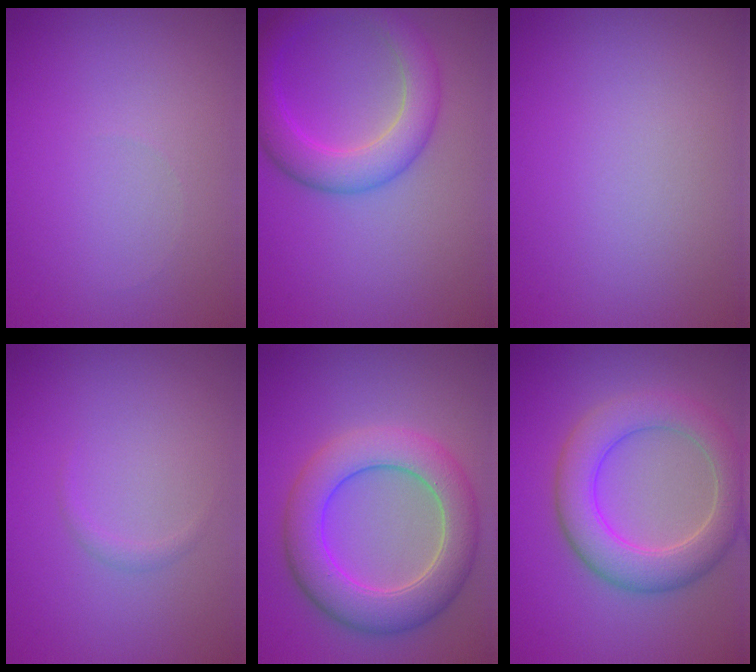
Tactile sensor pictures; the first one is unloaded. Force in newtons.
{"total": 4.9, "press": 4.9, "slide": 0.1}
{"total": 0.0}
{"total": 0.6, "press": 0.6, "slide": 0.0}
{"total": 7.2, "press": 7.2, "slide": 0.3}
{"total": 5.9, "press": 5.8, "slide": 0.5}